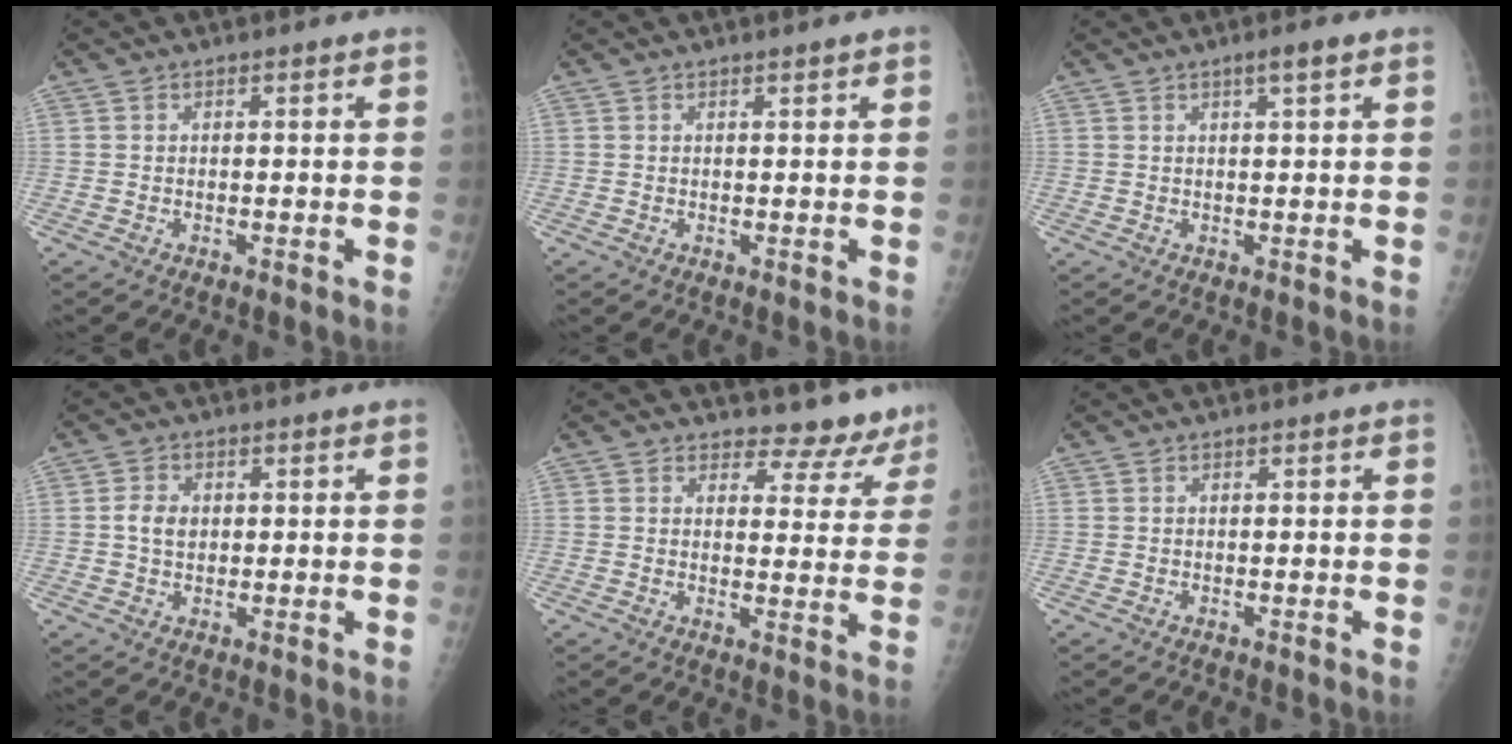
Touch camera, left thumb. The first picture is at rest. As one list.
[{"total": 1.0, "force": [0.6, 0.1, 0.8], "torque": [-0.010, 0.000, 0.008]}, {"total": 2.5, "force": [1.3, 0.2, 2.1], "torque": [-0.036, -0.003, 0.022]}, {"total": 3.7, "force": [0.4, 2.8, 2.4], "torque": [-0.036, 0.001, 0.005]}, {"total": 8.5, "force": [7.9, 3.0, -0.7], "torque": [0.050, -0.063, 0.074]}, {"total": 0.0}]